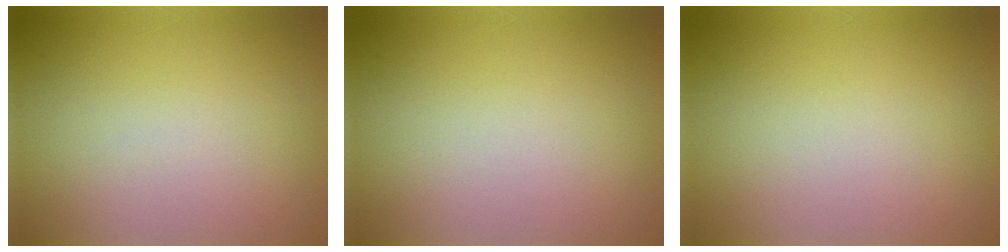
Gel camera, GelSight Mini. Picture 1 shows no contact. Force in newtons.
{"total": 0.0}
{"total": 0.0}